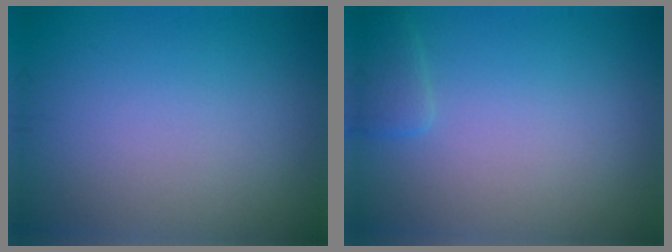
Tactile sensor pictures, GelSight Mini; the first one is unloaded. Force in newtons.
{"total": 1.5, "press": 1.5, "slide": 0.1}